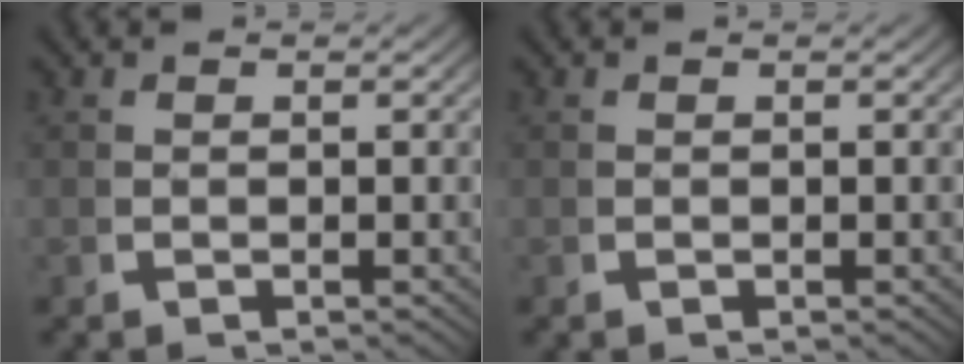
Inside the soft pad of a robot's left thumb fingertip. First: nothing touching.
{"total": 0.0}